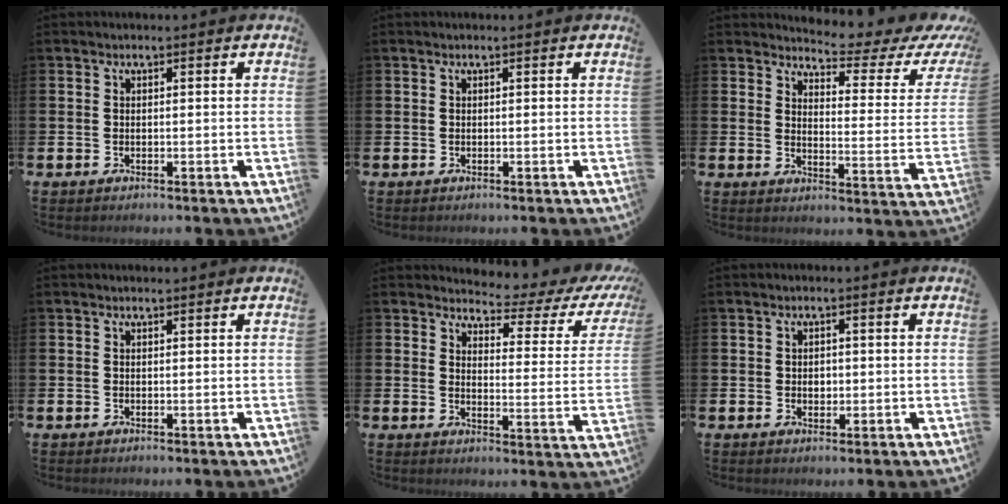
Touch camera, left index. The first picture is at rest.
{"total": 0.0}
{"total": 4.6, "force": [4.2, 0.9, 1.5], "torque": [-0.035, -0.040, 0.062]}
{"total": 0.0}
{"total": 3.8, "force": [3.5, 1.2, 1.0], "torque": [-0.023, -0.039, 0.049]}
{"total": 1.2, "force": [0.1, 1.0, 0.6], "torque": [0.004, 0.002, -0.003]}